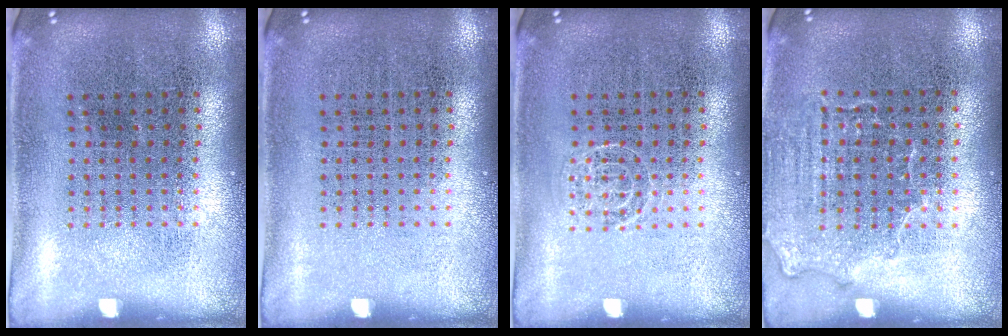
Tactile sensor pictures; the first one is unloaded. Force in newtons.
{"total": 0.0}
{"total": 0.9, "press": 0.9, "slide": 0.2}
{"total": 1.4, "press": 1.2, "slide": 0.7}